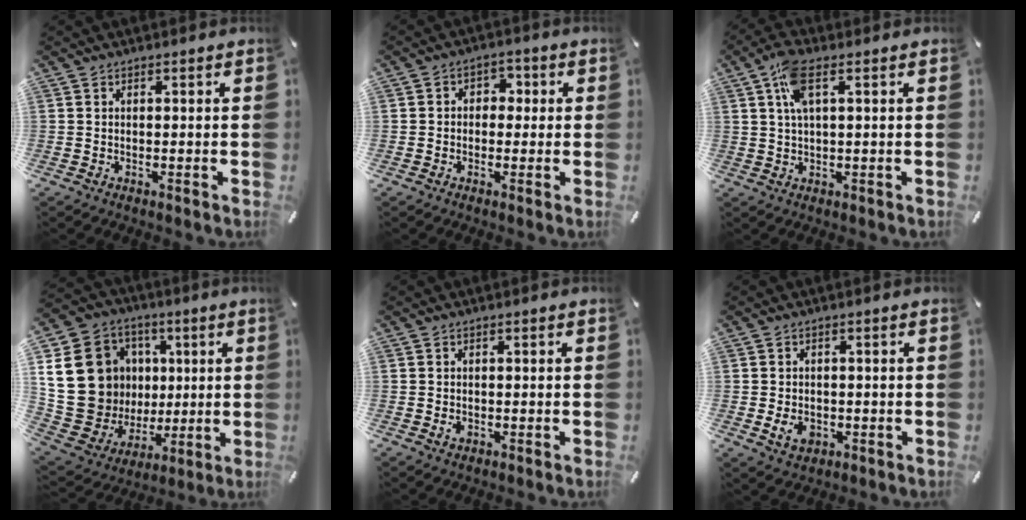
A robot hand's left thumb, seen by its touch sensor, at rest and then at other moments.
{"total": 3.9, "force": [-1.0, 3.4, 1.6], "torque": [-0.016, 0.012, -0.025]}
{"total": 7.3, "force": [2.5, 2.6, 6.4], "torque": [-0.131, 0.007, 0.044]}
{"total": 22.1, "force": [4.2, 19.8, 8.9], "torque": [-0.171, -0.017, 0.115]}
{"total": 1.1, "force": [-0.4, 0.8, 0.6], "torque": [-0.012, 0.002, -0.008]}
{"total": 4.3, "force": [-1.1, 3.3, 2.5], "torque": [-0.046, -0.002, -0.022]}